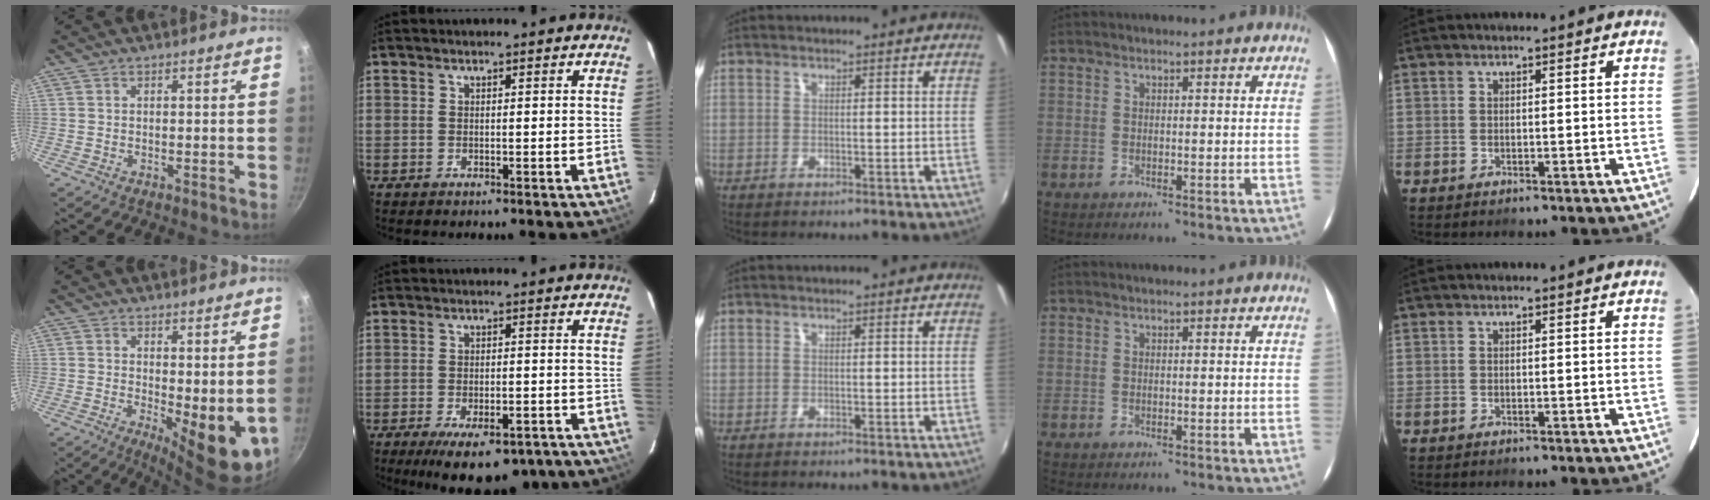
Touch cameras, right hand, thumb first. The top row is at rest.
{"thumb": {"total": 9.3, "force": [0.6, 3.6, 8.6], "torque": [-0.099, -0.018, 0.018]}, "index": {"total": 14.4, "force": [-10.4, 5.6, 8.2], "torque": [-0.155, -0.021, -0.139]}}